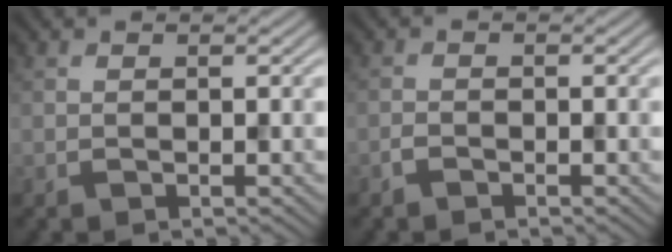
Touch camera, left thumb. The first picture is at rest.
{"total": 1.0, "force": [-0.8, 0.4, 0.4], "torque": [-0.008, 0.001, -0.019]}